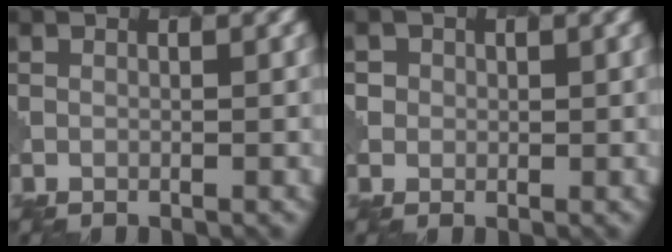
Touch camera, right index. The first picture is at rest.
{"total": 1.8, "force": [0.7, 1.6, 0.0], "torque": [0.009, 0.006, -0.002]}